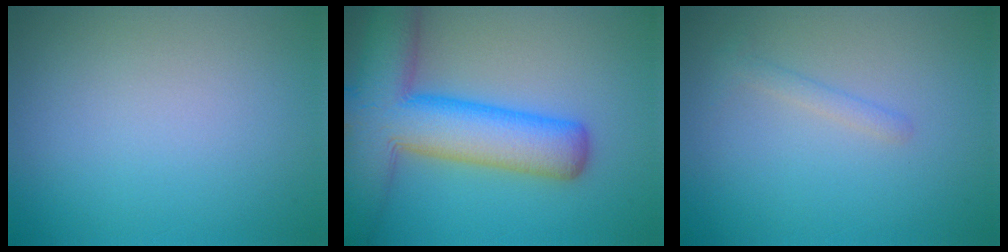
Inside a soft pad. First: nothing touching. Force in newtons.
{"total": 11.1, "press": 11.1, "slide": 0.7}
{"total": 1.1, "press": 1.1, "slide": 0.0}